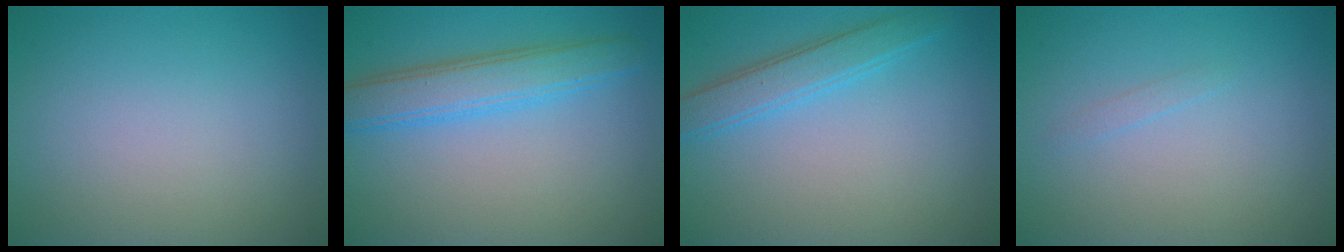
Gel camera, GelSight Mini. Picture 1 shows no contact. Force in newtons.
{"total": 4.4, "press": 4.4, "slide": 0.1}
{"total": 3.0, "press": 3.0, "slide": 0.0}
{"total": 0.5, "press": 0.5, "slide": 0.1}